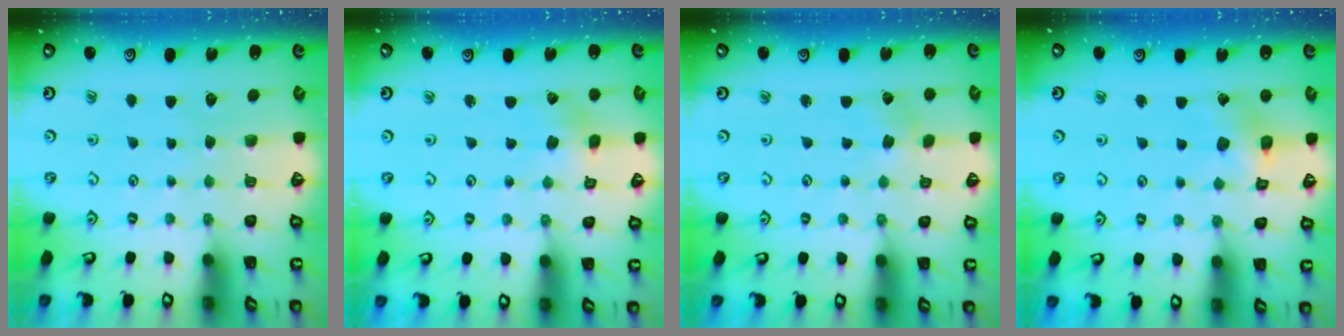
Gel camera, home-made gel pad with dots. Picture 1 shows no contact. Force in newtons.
{"total": 1.4, "press": 1.4, "slide": 0.2}
{"total": 2.6, "press": 2.6, "slide": 0.4}
{"total": 6.1, "press": 6.0, "slide": 0.5}